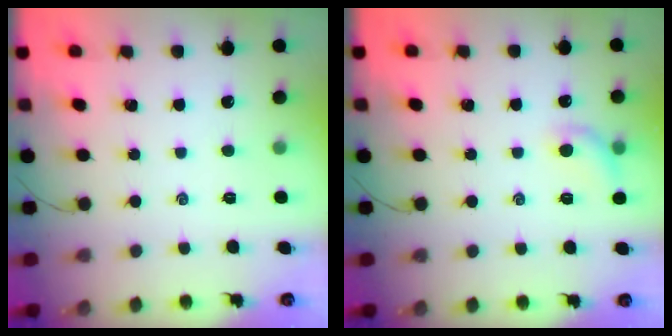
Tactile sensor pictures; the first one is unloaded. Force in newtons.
{"total": 7.8, "press": 7.6, "slide": 1.8}